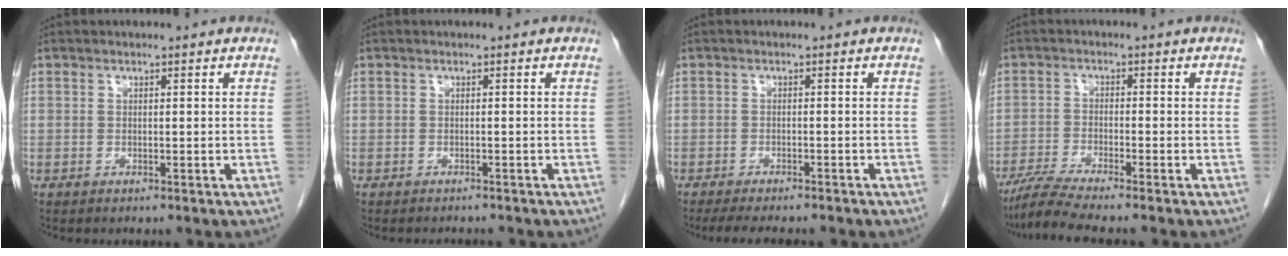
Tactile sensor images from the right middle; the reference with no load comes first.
{"total": 1.7, "force": [-1.7, 0.2, 0.3], "torque": [-0.009, -0.007, -0.019]}
{"total": 8.9, "force": [-7.5, 1.7, 4.3], "torque": [-0.059, -0.009, -0.101]}
{"total": 5.8, "force": [-5.0, -1.3, 2.7], "torque": [-0.055, -0.022, -0.093]}